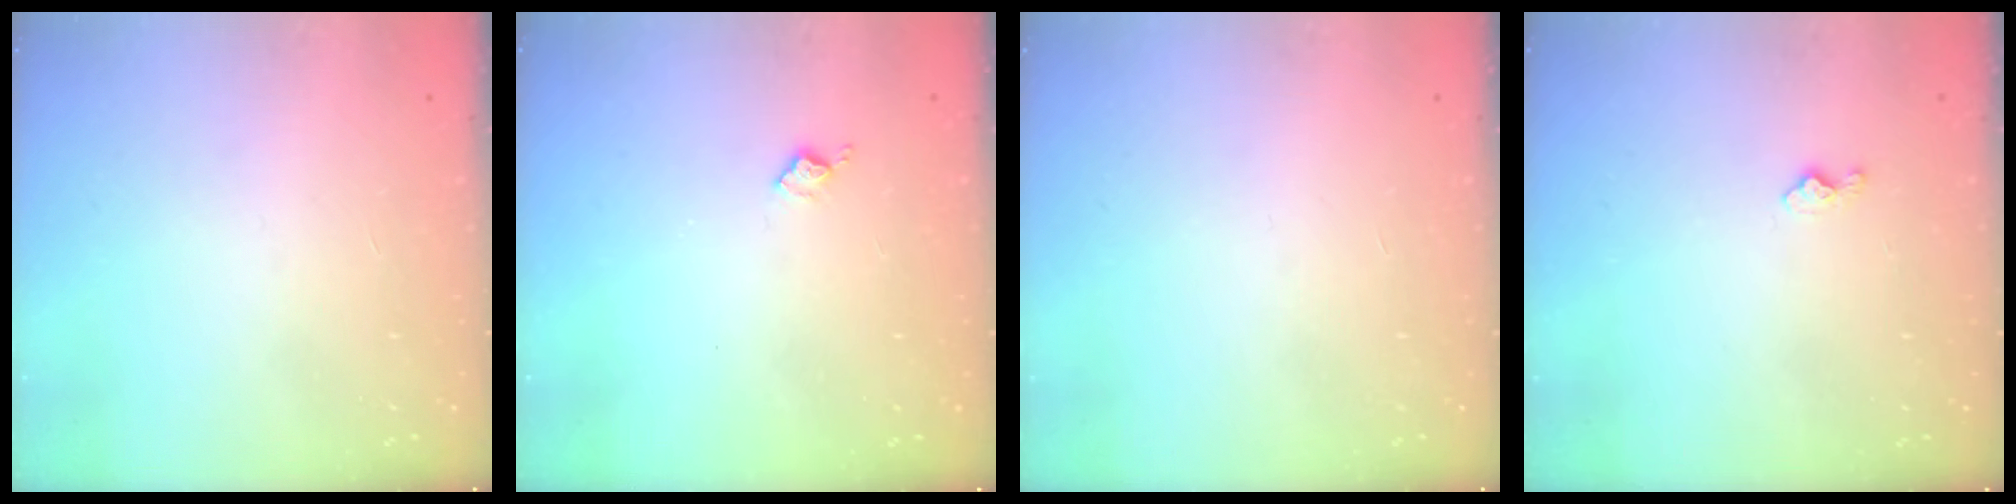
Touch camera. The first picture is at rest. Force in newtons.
{"total": 4.8, "press": 4.8, "slide": 0.6}
{"total": 0.0}
{"total": 3.6, "press": 3.5, "slide": 0.6}